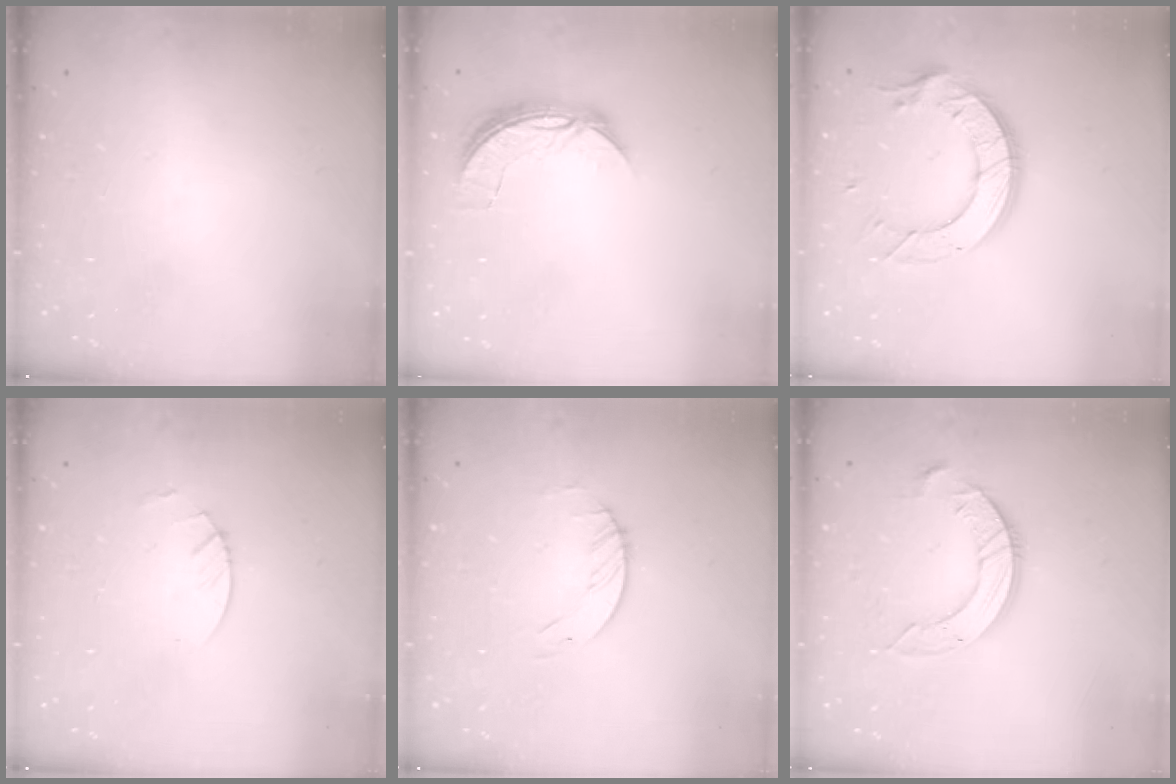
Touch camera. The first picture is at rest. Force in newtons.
{"total": 6.8, "press": 6.8, "slide": 0.7}
{"total": 13.4, "press": 13.3, "slide": 0.8}
{"total": 3.0, "press": 3.0, "slide": 0.3}
{"total": 1.7, "press": 1.7, "slide": 0.2}
{"total": 10.0, "press": 10.0, "slide": 1.0}